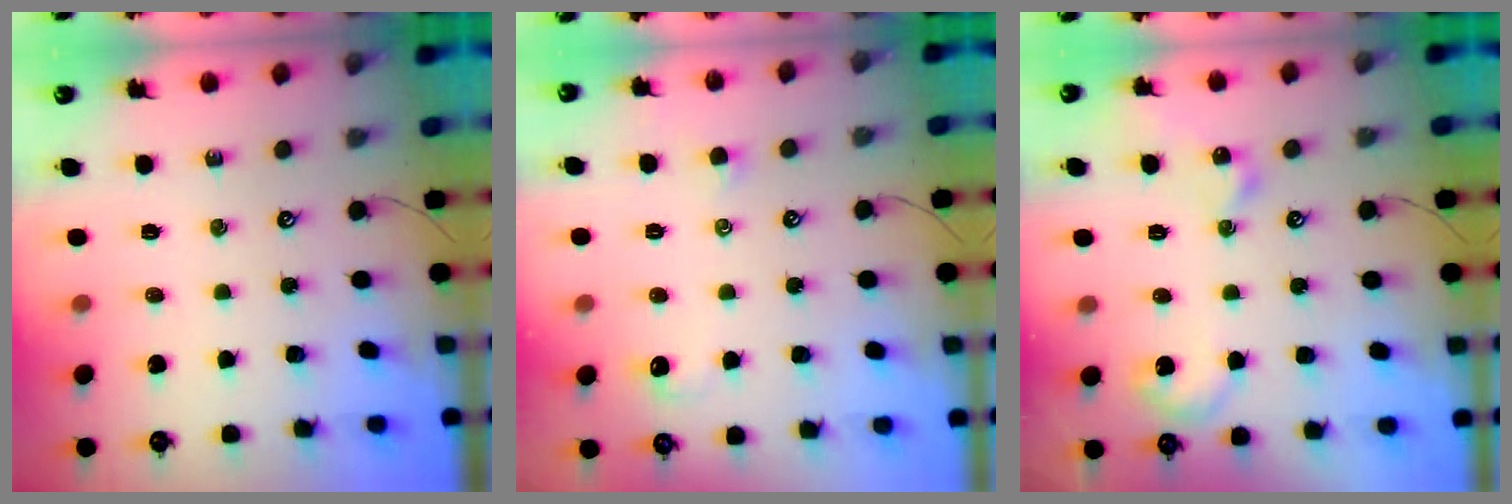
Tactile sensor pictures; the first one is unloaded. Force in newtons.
{"total": 0.8, "press": 0.3, "slide": 0.7}
{"total": 6.8, "press": 6.8, "slide": 0.6}